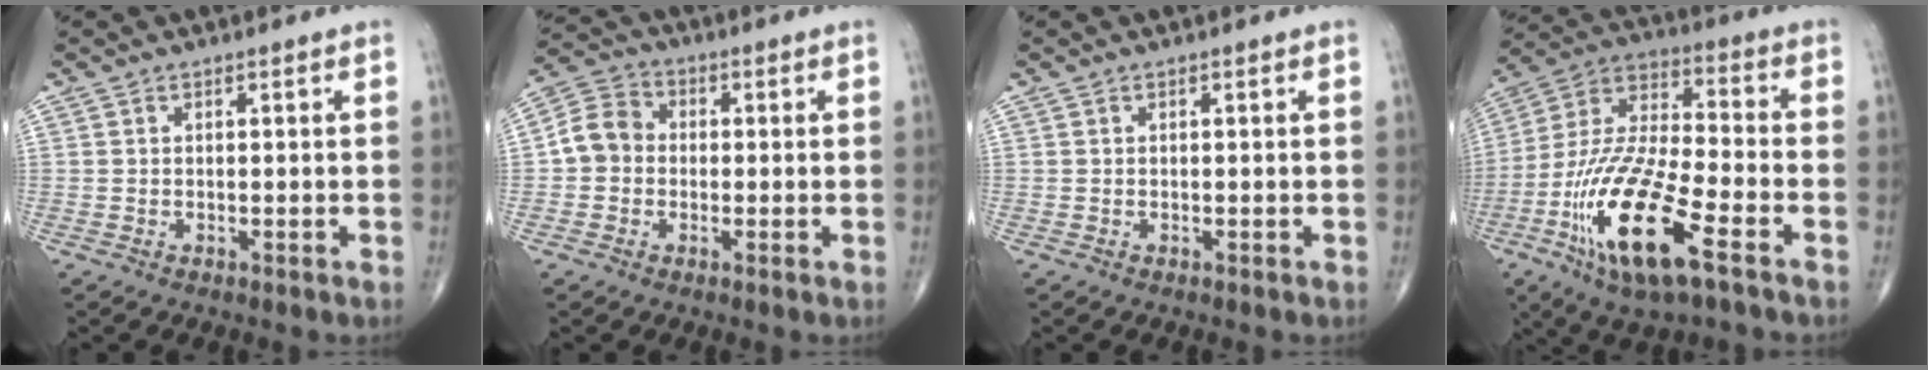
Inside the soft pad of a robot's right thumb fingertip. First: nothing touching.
{"total": 6.9, "force": [-0.5, 6.1, 3.4], "torque": [-0.047, 0.024, -0.024]}
{"total": 0.0}
{"total": 21.3, "force": [-9.6, 6.3, 17.9], "torque": [-0.386, 0.025, -0.176]}